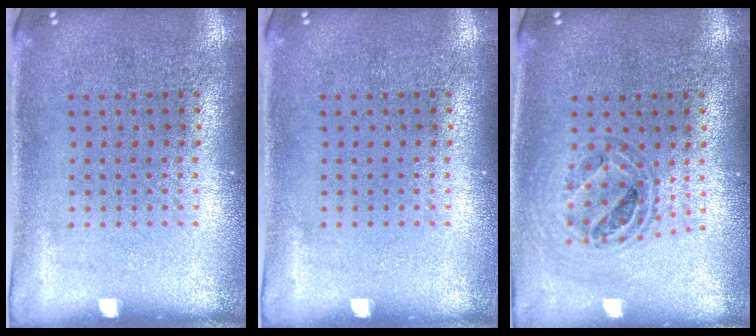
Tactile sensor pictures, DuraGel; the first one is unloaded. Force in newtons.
{"total": 0.0}
{"total": 0.8, "press": 0.8, "slide": 0.1}